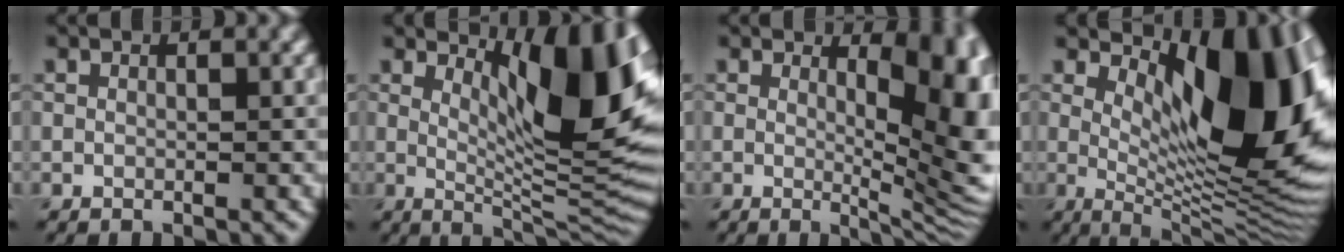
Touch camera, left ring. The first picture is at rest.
{"total": 11.4, "force": [4.1, 3.6, 10.0], "torque": [-0.135, -0.008, 0.072]}
{"total": 8.9, "force": [1.5, 3.5, 8.1], "torque": [-0.086, -0.010, 0.028]}
{"total": 13.6, "force": [3.6, 5.4, 11.9], "torque": [-0.154, -0.001, 0.062]}